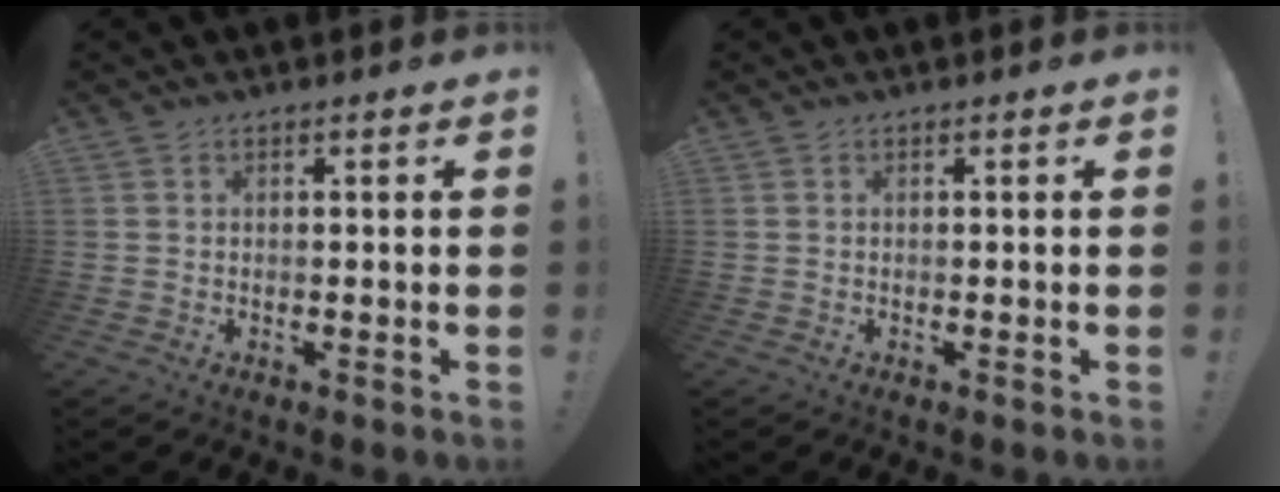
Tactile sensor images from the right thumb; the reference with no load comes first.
{"total": 0.0}